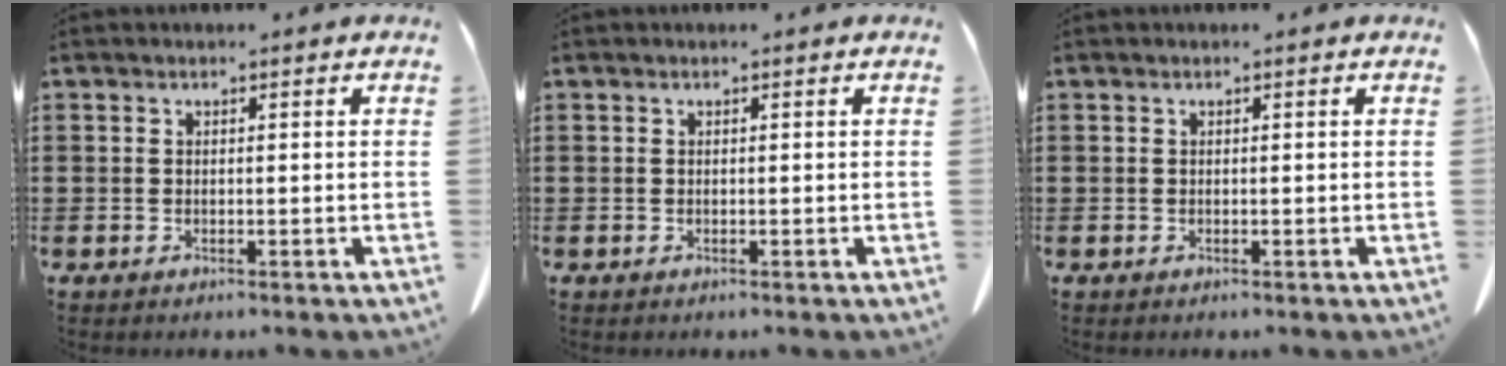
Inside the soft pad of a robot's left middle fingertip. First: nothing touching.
{"total": 0.0}
{"total": 0.0}